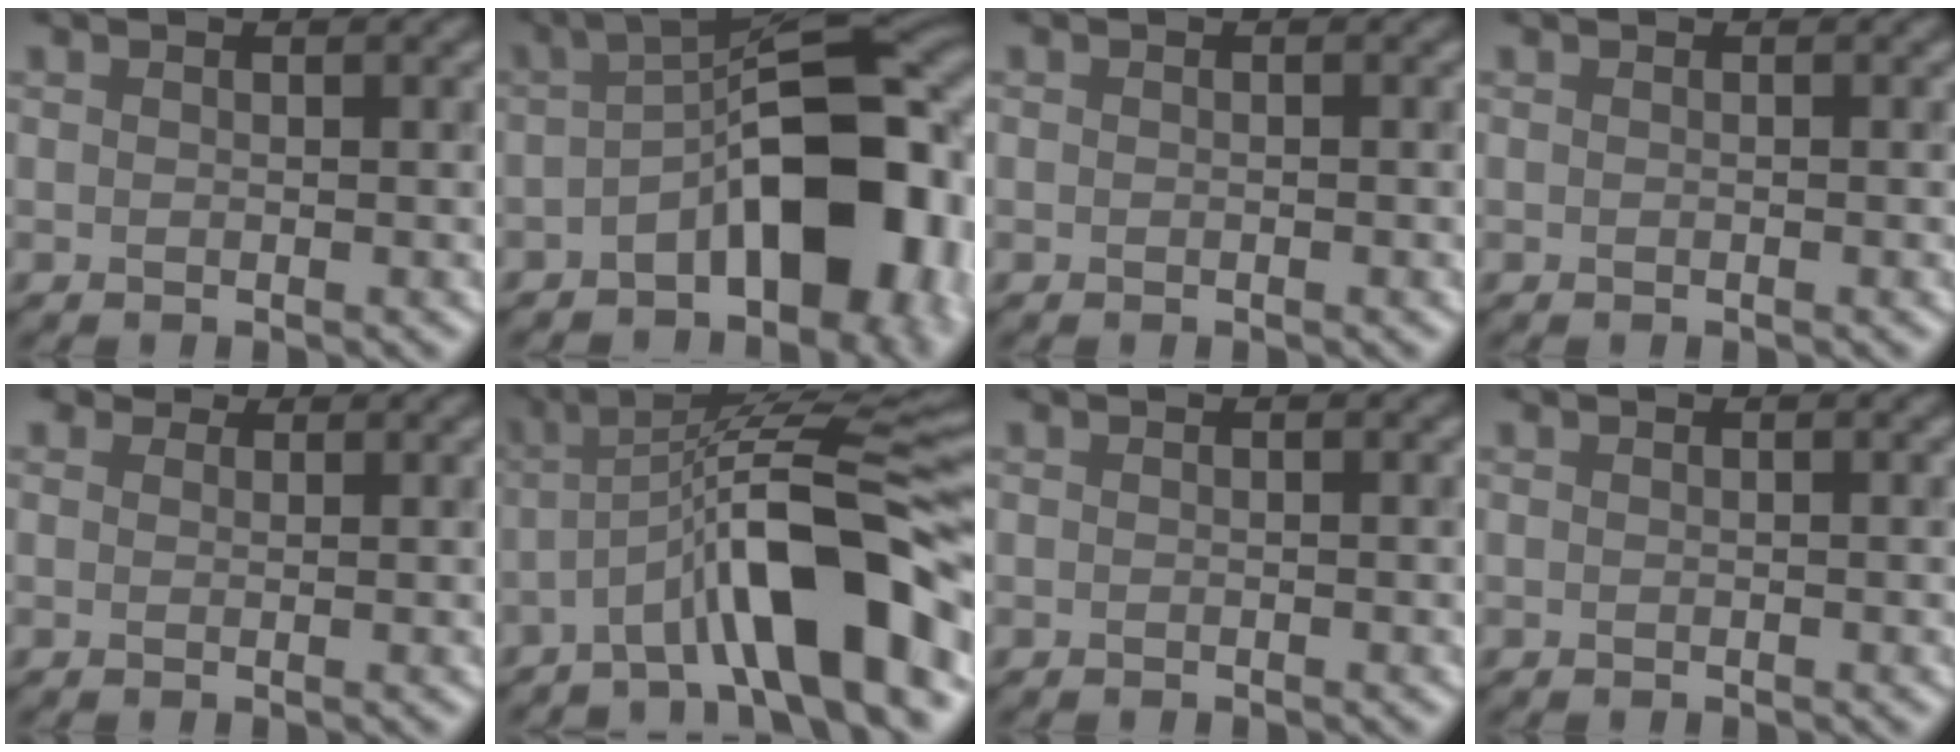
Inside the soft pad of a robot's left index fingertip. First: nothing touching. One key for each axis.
{"total": 12.0, "fx": -3.0, "fy": 5.9, "fz": 10.0, "tx": -0.120, "ty": 0.014, "tz": -0.057}
{"total": 0.0}
{"total": 0.0}
{"total": 2.0, "fx": 1.5, "fy": 1.0, "fz": 0.7, "tx": -0.012, "ty": -0.005, "tz": 0.005}
{"total": 10.4, "fx": -4.4, "fy": 2.2, "fz": 9.1, "tx": -0.130, "ty": 0.023, "tz": -0.079}
{"total": 0.0}
{"total": 0.0}